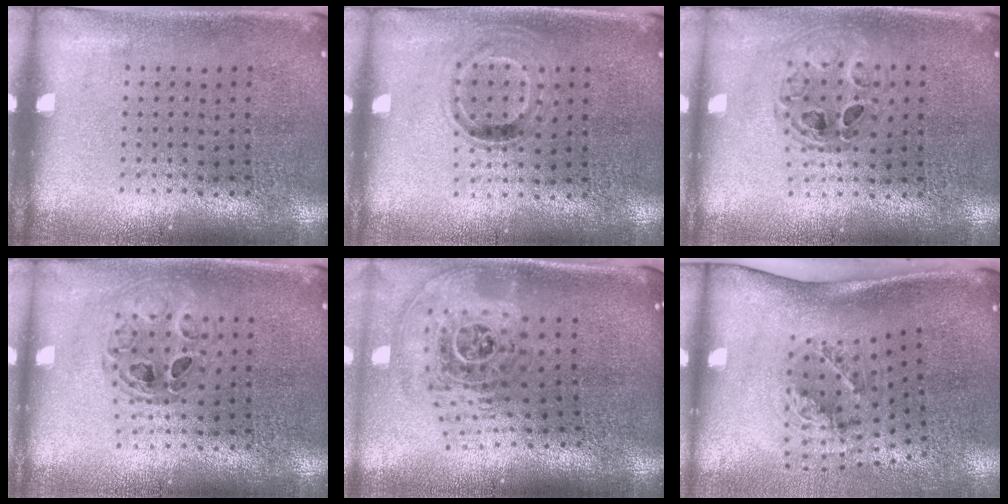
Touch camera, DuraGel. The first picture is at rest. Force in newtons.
{"total": 1.0, "press": 0.8, "slide": 0.5}
{"total": 0.9, "press": 0.8, "slide": 0.1}
{"total": 0.8, "press": 0.8, "slide": 0.1}
{"total": 2.4, "press": 1.6, "slide": 1.7}
{"total": 1.9, "press": 1.2, "slide": 1.5}